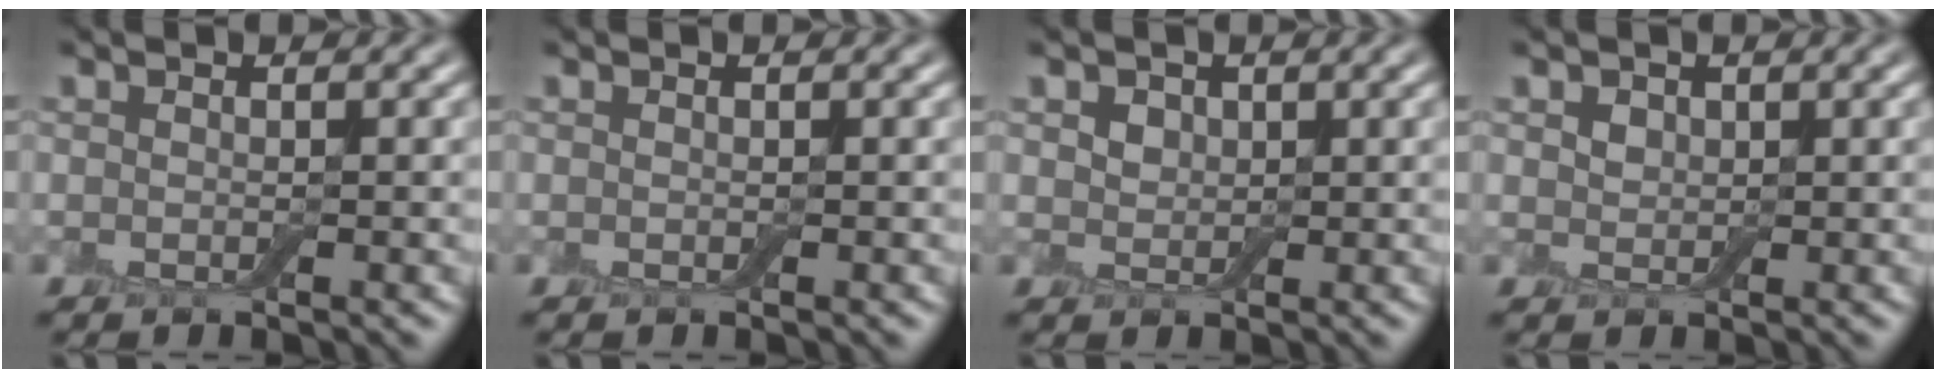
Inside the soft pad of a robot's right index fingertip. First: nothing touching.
{"total": 0.0}
{"total": 2.1, "force": [1.1, 1.6, 0.9], "torque": [-0.021, 0.007, 0.016]}
{"total": 1.2, "force": [0.7, 1.0, 0.4], "torque": [-0.010, 0.000, 0.010]}